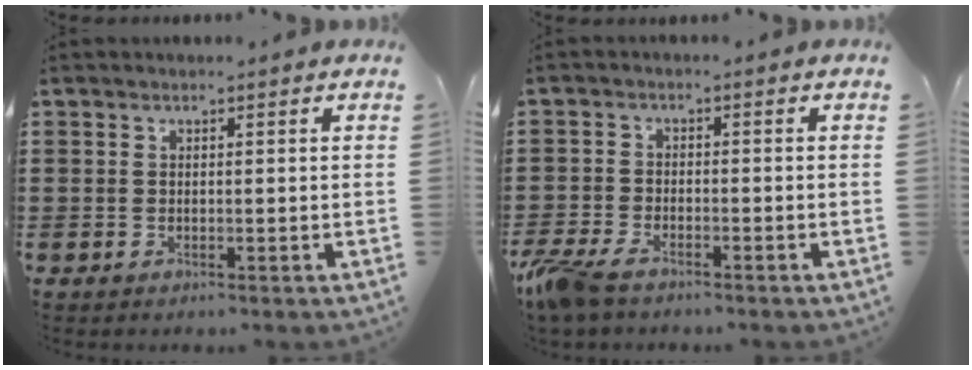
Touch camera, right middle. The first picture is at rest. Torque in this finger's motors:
{"motor_torque": [0.81, -0.31, 0.15, 0.05]}